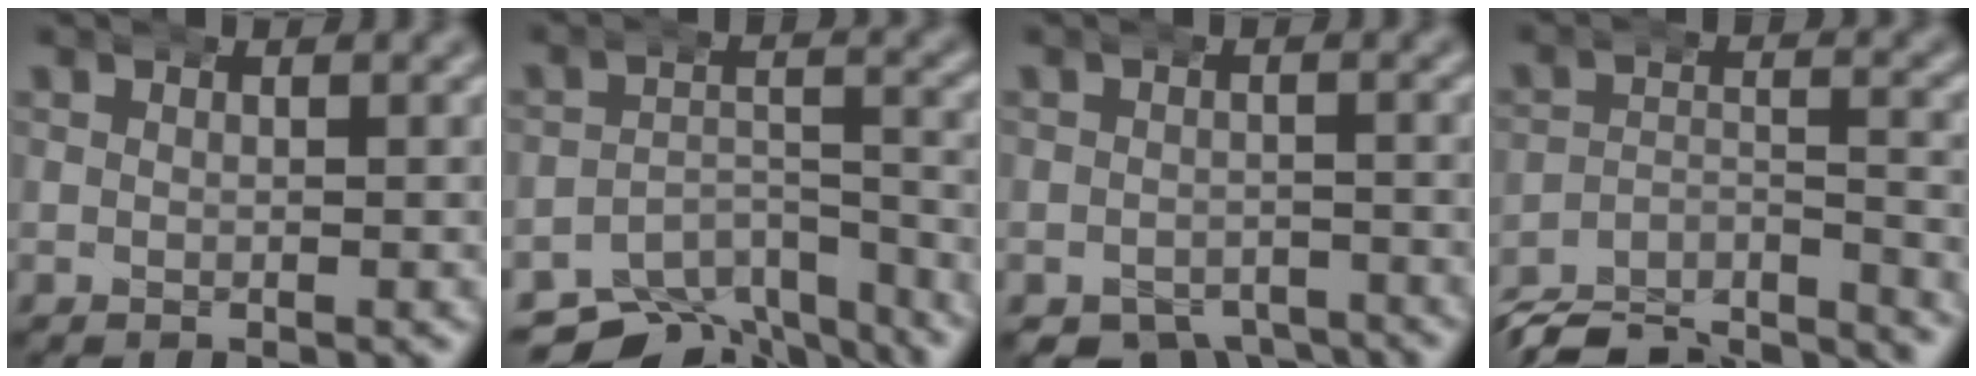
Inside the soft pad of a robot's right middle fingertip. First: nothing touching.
{"total": 8.7, "force": [-7.2, 3.6, 3.3], "torque": [-0.041, -0.021, -0.119]}
{"total": 6.6, "force": [-5.3, 3.5, 1.9], "torque": [-0.027, -0.024, -0.078]}
{"total": 12.2, "force": [-11.4, 3.3, 3.2], "torque": [-0.041, -0.028, -0.182]}